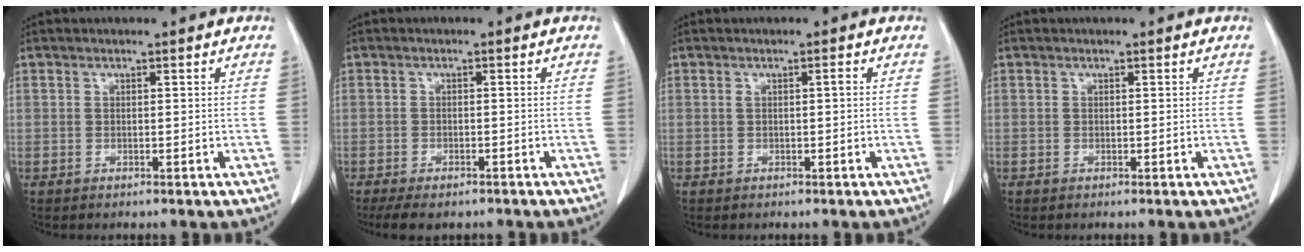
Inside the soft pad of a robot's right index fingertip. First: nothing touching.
{"total": 7.8, "force": [-5.8, 3.2, 4.0], "torque": [-0.068, -0.006, -0.085]}
{"total": 1.3, "force": [0.1, 0.5, 1.2], "torque": [-0.029, 0.010, 0.005]}
{"total": 0.0}